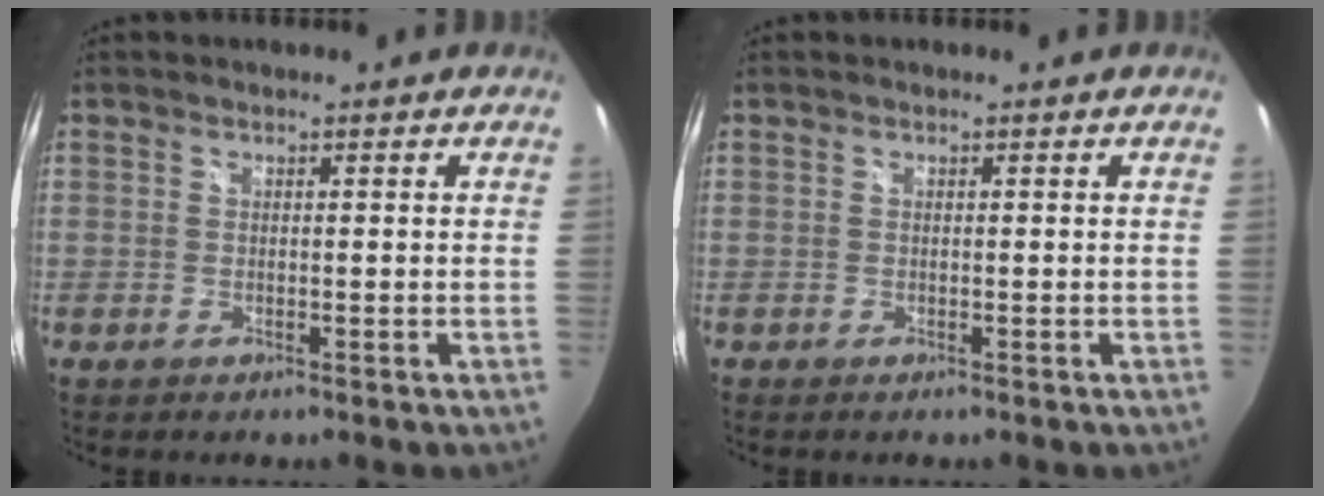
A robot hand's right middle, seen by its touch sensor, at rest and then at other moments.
{"total": 0.0}